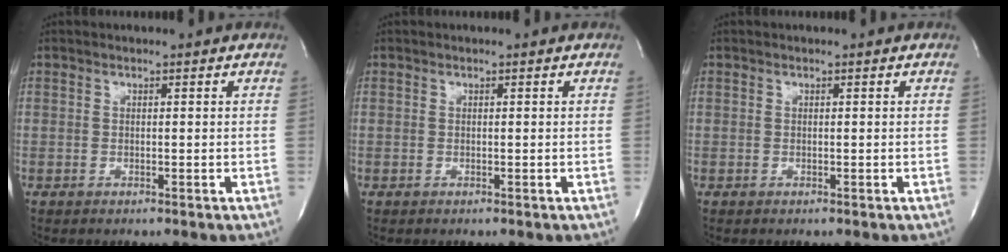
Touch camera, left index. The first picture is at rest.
{"total": 0.0}
{"total": 0.0}